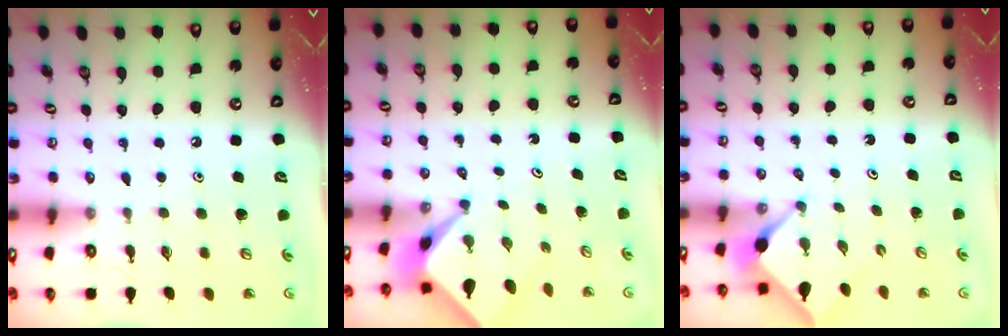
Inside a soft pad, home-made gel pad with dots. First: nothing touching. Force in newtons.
{"total": 2.5, "press": 2.5, "slide": 0.2}
{"total": 3.0, "press": 2.9, "slide": 0.4}